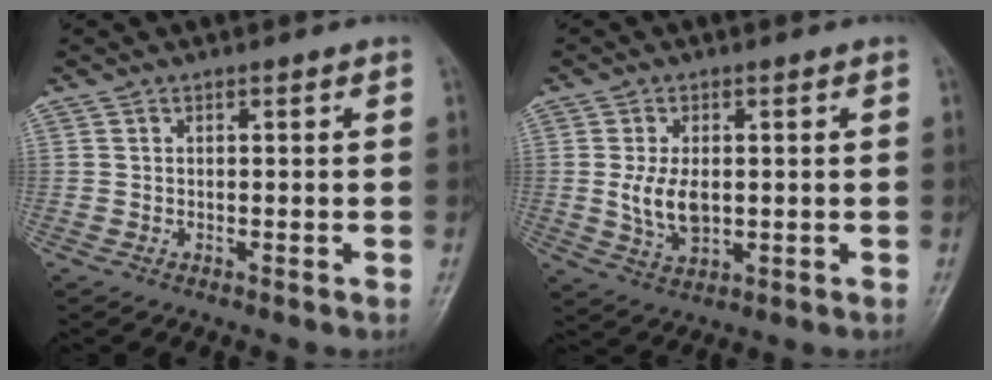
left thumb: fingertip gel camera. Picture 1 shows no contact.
{"total": 6.7, "force": [0.2, 3.9, 5.4], "torque": [-0.101, -0.009, 0.010]}